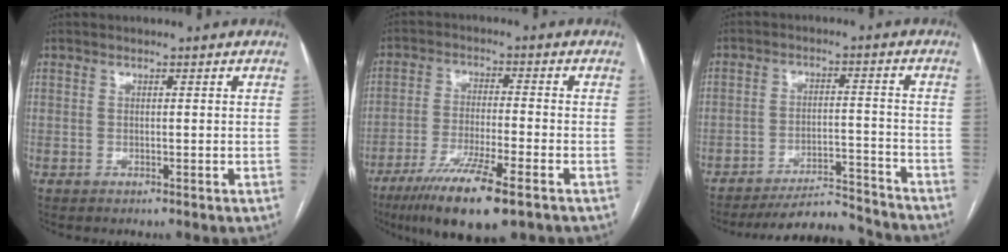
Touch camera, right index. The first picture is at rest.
{"total": 12.3, "force": [-7.7, 1.2, 9.5], "torque": [-0.170, -0.031, -0.129]}
{"total": 10.5, "force": [-10.4, 1.5, 0.9], "torque": [-0.005, 0.020, -0.156]}